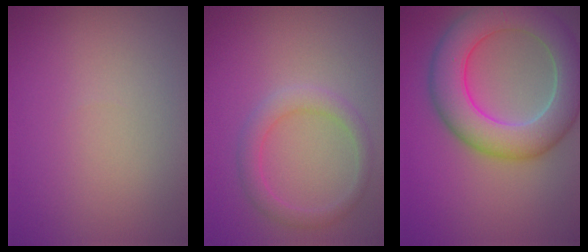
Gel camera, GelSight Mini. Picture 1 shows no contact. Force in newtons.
{"total": 2.5, "press": 2.5, "slide": 0.3}
{"total": 8.4, "press": 8.4, "slide": 0.6}